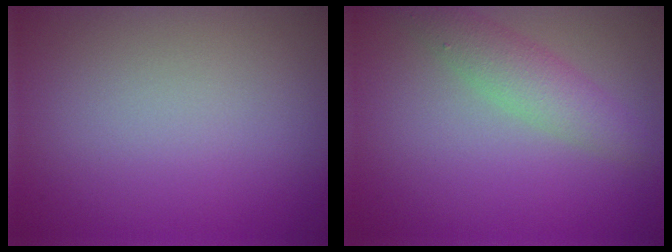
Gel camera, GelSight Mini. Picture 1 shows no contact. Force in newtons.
{"total": 3.0, "press": 3.0, "slide": 0.1}